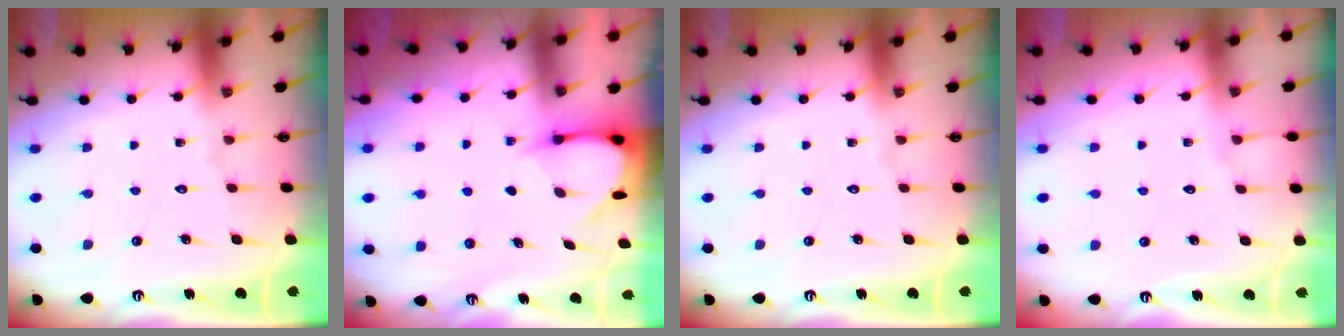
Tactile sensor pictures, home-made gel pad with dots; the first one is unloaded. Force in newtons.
{"total": 3.8, "press": 3.8, "slide": 0.3}
{"total": 0.0}
{"total": 2.6, "press": 2.6, "slide": 0.4}